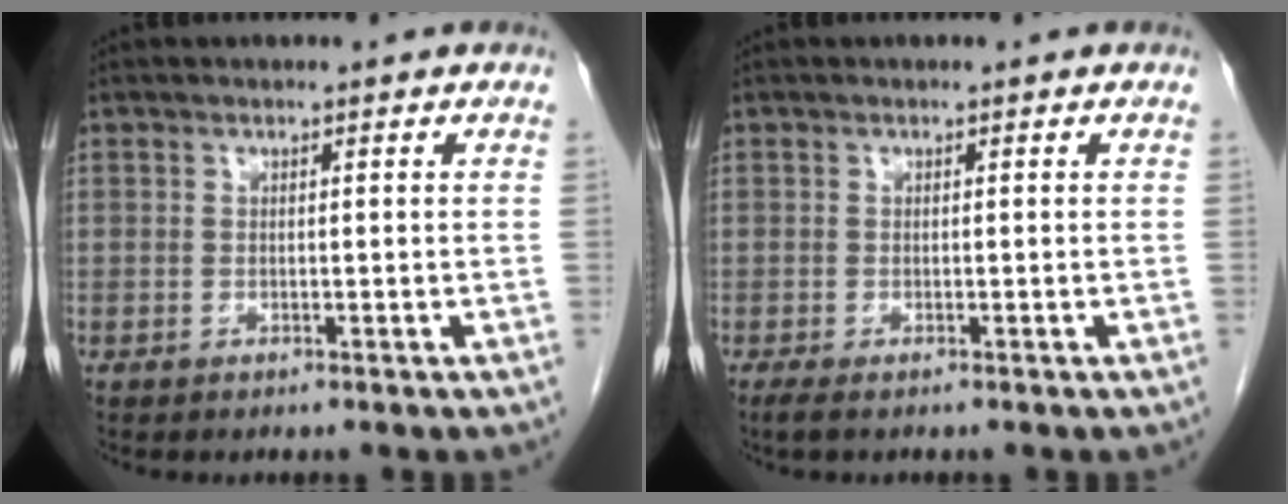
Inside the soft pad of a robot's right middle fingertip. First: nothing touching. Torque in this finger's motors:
{"motor_torque": [0.15, 0.01, 0.04, 0.02]}